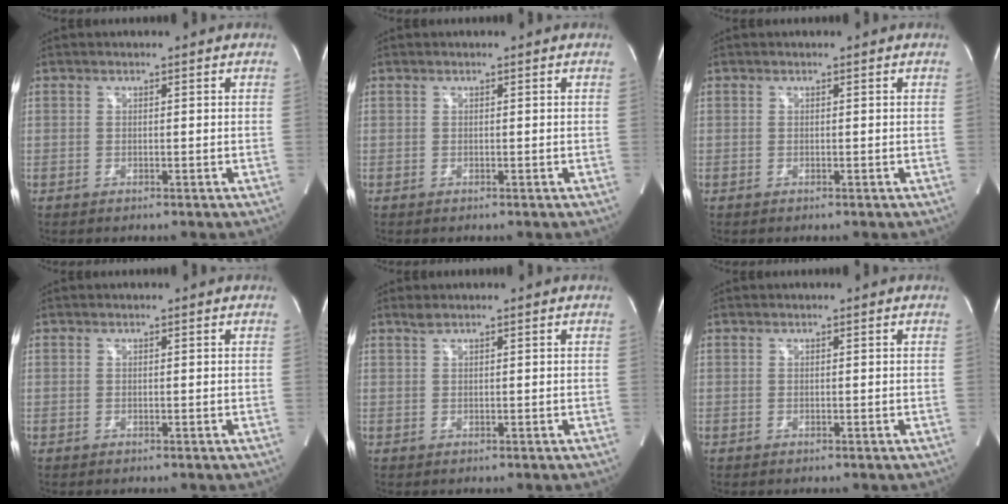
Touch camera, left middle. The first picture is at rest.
{"total": 0.0}
{"total": 0.0}
{"total": 0.0}
{"total": 0.8, "force": [0.7, -0.1, 0.4], "torque": [-0.015, 0.008, 0.018]}
{"total": 0.0}